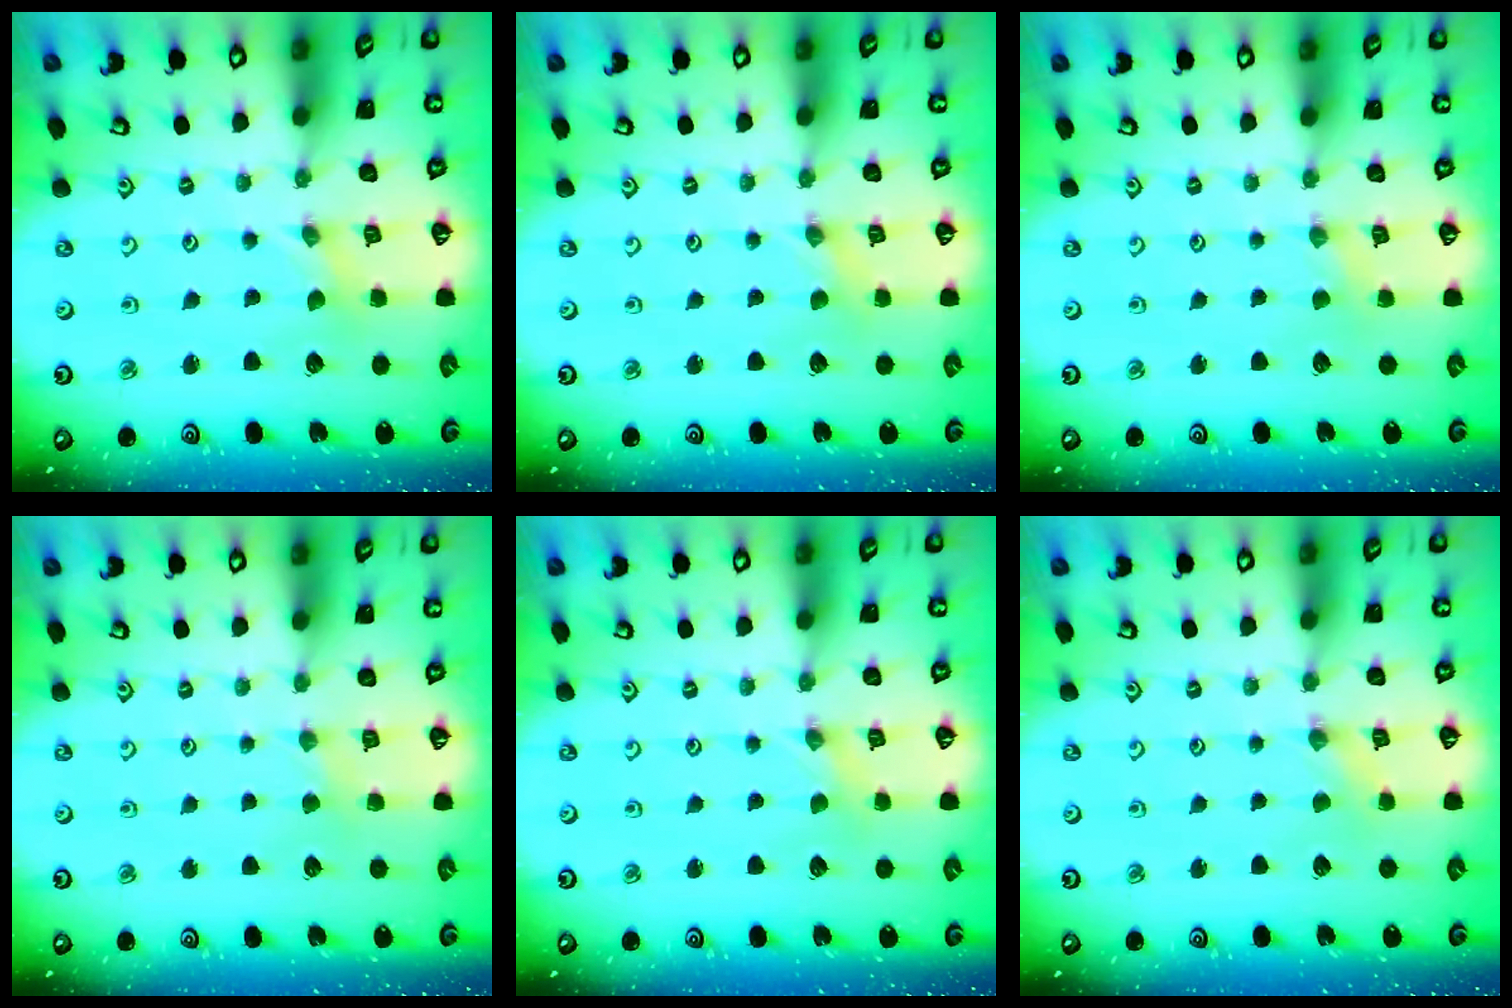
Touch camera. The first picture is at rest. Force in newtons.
{"total": 0.0}
{"total": 1.0, "press": 1.0, "slide": 0.2}
{"total": 2.0, "press": 2.0, "slide": 0.4}
{"total": 0.0}
{"total": 0.5, "press": 0.5, "slide": 0.1}